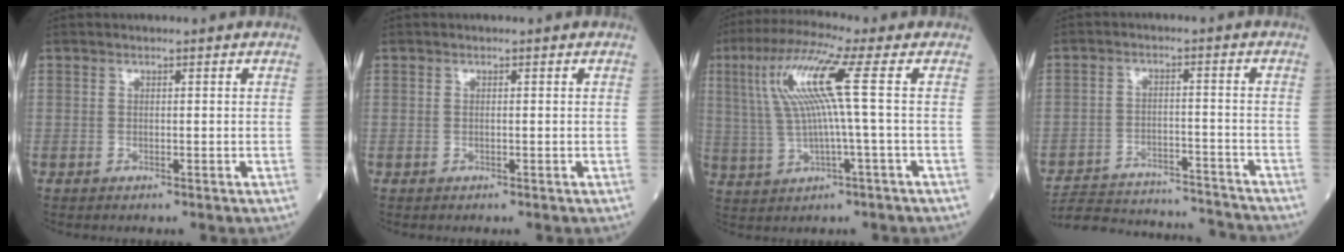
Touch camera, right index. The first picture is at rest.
{"total": 0.0}
{"total": 10.4, "force": [2.2, -0.7, 10.2], "torque": [-0.212, 0.020, 0.045]}
{"total": 18.0, "force": [-17.4, 1.9, 4.1], "torque": [-0.092, 0.000, -0.246]}